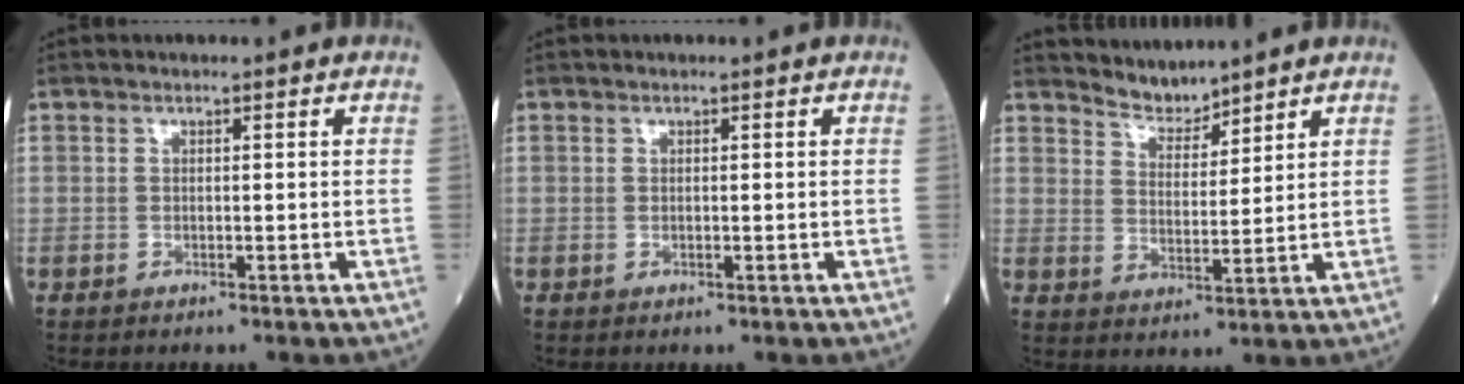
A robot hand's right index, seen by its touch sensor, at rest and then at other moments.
{"total": 0.0}
{"total": 4.2, "force": [4.1, 0.6, 0.1], "torque": [-0.005, 0.003, 0.082]}